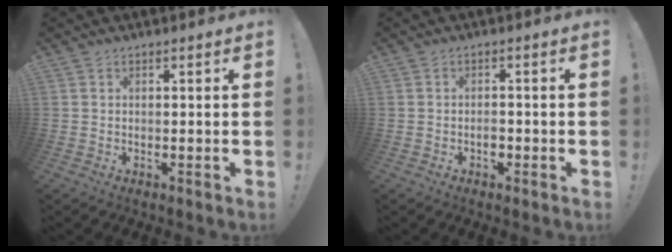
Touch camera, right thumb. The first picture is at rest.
{"total": 2.2, "force": [-1.2, 1.4, 1.2], "torque": [-0.013, -0.001, -0.021]}